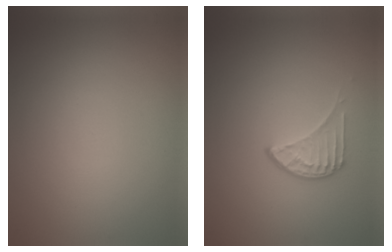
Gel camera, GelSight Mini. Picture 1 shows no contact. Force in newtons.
{"total": 1.9, "press": 1.3, "slide": 1.3}